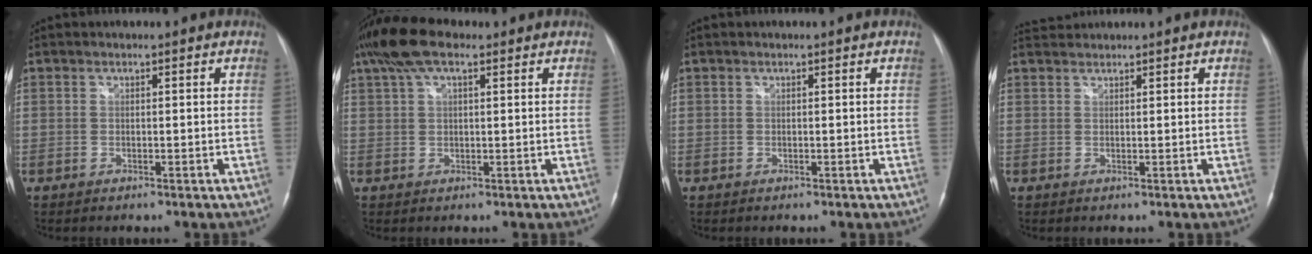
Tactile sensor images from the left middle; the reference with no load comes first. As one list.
[{"total": 7.2, "force": [4.6, 2.4, 5.0], "torque": [-0.111, 0.034, 0.083]}, {"total": 0.0}, {"total": 1.9, "force": [1.9, -0.1, -0.2], "torque": [-0.007, 0.014, 0.042]}]